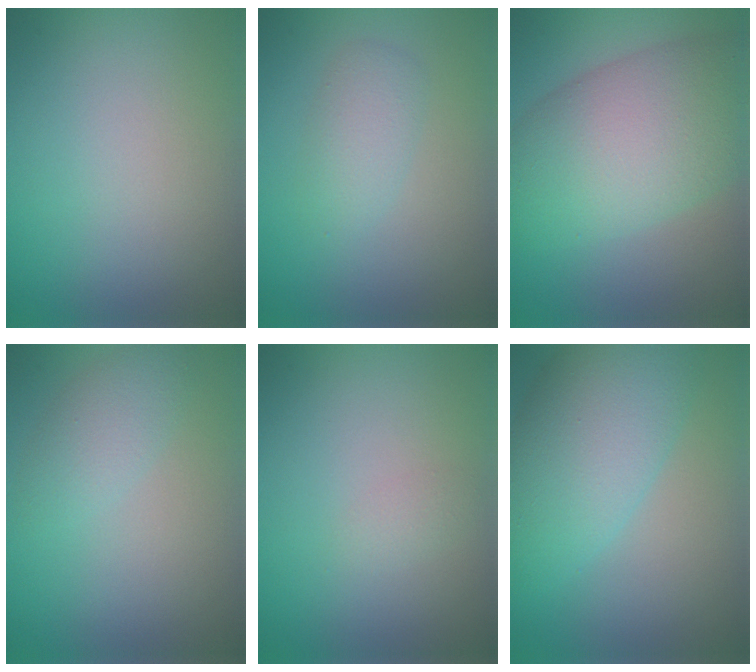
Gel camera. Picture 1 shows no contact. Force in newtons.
{"total": 2.1, "press": 2.1, "slide": 0.1}
{"total": 10.3, "press": 10.3, "slide": 0.2}
{"total": 2.3, "press": 2.3, "slide": 0.1}
{"total": 0.8, "press": 0.8, "slide": 0.0}
{"total": 7.8, "press": 7.7, "slide": 0.3}